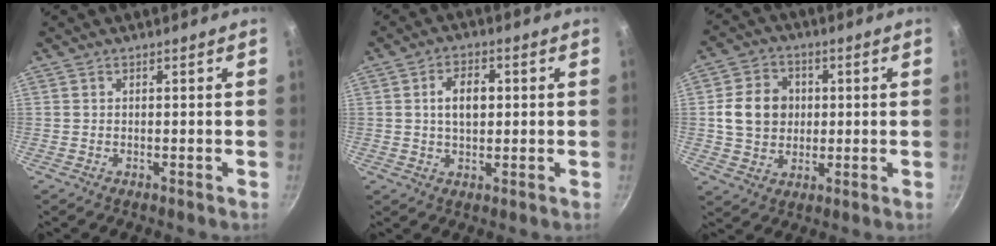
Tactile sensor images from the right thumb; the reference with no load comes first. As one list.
[{"total": 6.3, "force": [0.8, 3.9, 4.9], "torque": [-0.068, 0.008, 0.012]}, {"total": 10.2, "force": [1.1, 8.7, 5.3], "torque": [-0.066, 0.008, 0.015]}]